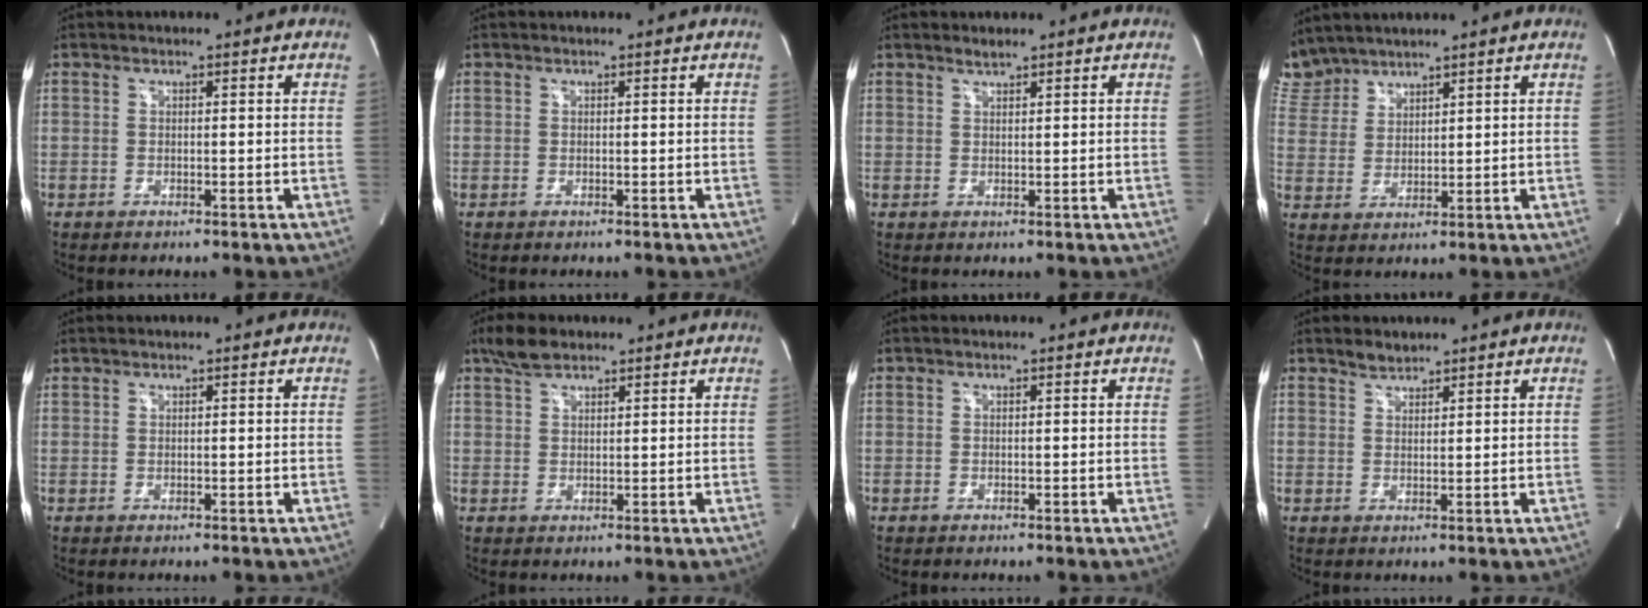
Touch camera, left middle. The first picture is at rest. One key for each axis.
{"total": 0.0}
{"total": 1.1, "fx": 1.1, "fy": 0.0, "fz": 0.3, "tx": -0.010, "ty": 0.000, "tz": 0.022}
{"total": 6.9, "fx": 6.5, "fy": 2.2, "fz": 0.1, "tx": -0.014, "ty": 0.014, "tz": 0.146}
{"total": 0.8, "fx": 0.8, "fy": 0.0, "fz": 0.1, "tx": -0.010, "ty": 0.012, "tz": 0.020}
{"total": 4.0, "fx": 3.1, "fy": 1.6, "fz": 1.9, "tx": -0.045, "ty": 0.010, "tz": 0.062}
{"total": 0.0}
{"total": 1.9, "fx": 1.8, "fy": 0.6, "fz": 0.2, "tx": -0.005, "ty": 0.001, "tz": 0.035}